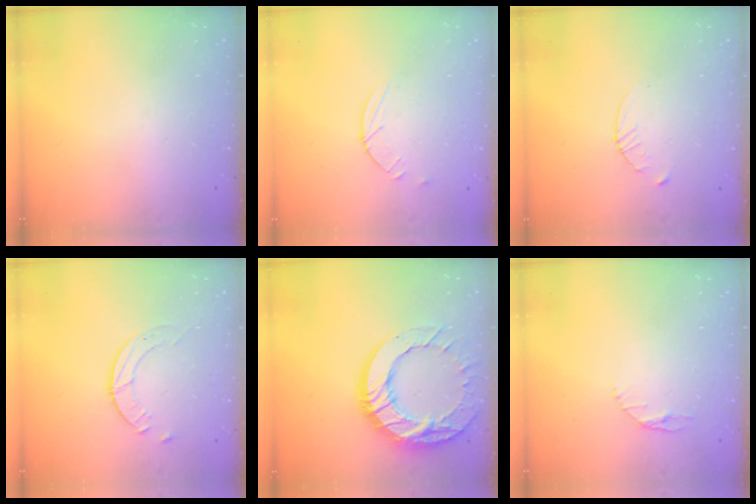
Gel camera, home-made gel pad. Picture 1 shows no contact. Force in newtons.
{"total": 2.9, "press": 2.8, "slide": 0.3}
{"total": 2.9, "press": 2.9, "slide": 0.4}
{"total": 2.3, "press": 2.3, "slide": 0.3}
{"total": 20.9, "press": 20.8, "slide": 1.9}
{"total": 2.9, "press": 2.9, "slide": 0.4}